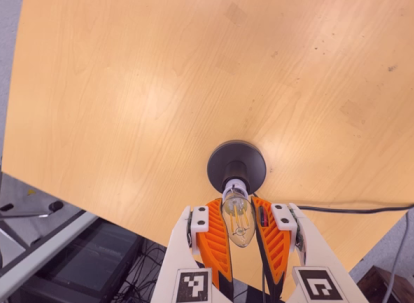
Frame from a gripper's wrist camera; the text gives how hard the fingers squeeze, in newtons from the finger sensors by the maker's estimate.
{"total": 23.9, "left": 24.7, "right": 23.1}